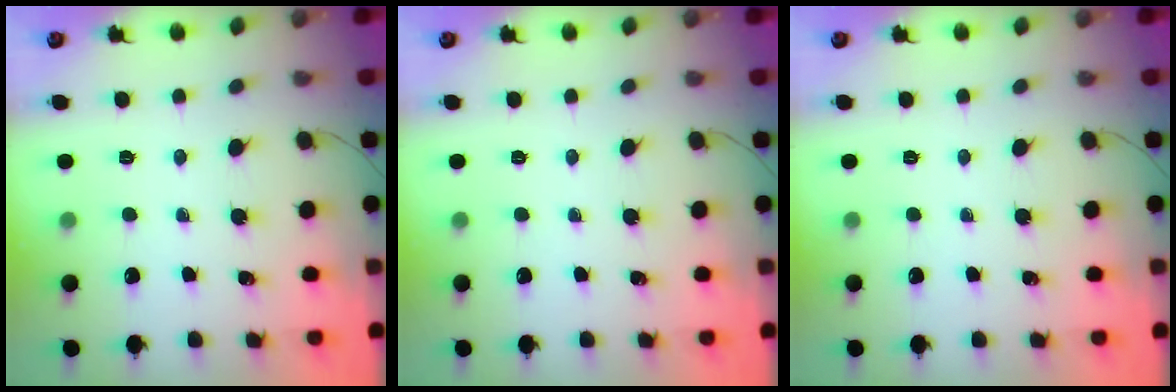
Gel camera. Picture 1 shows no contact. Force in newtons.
{"total": 0.0}
{"total": 0.0}